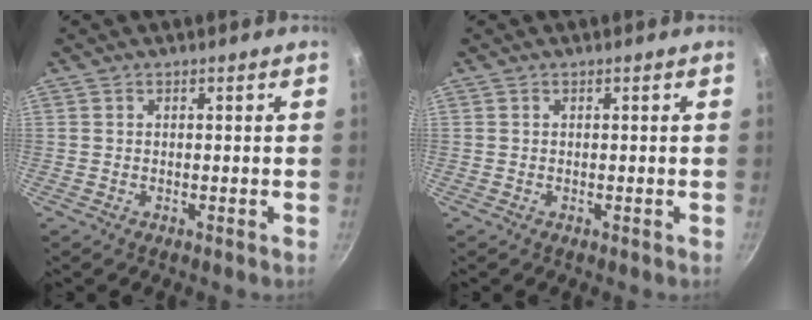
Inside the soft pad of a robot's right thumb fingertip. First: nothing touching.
{"total": 0.0}